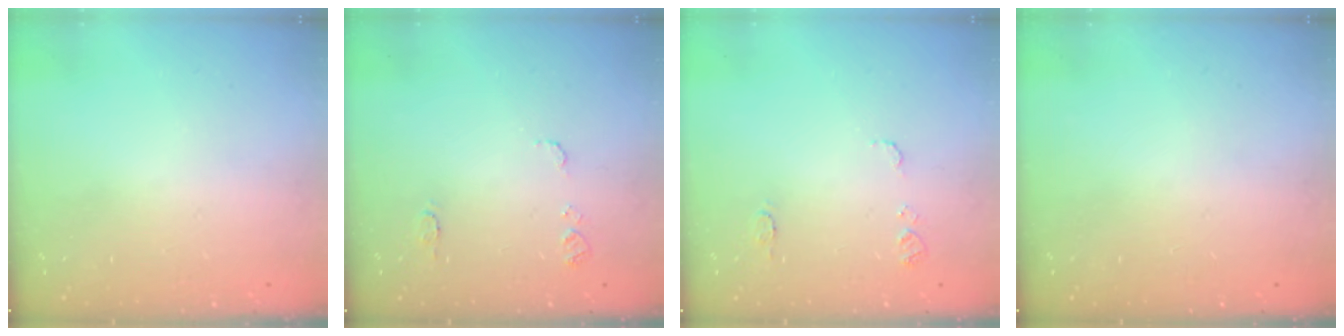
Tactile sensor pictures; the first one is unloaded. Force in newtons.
{"total": 7.1, "press": 7.0, "slide": 0.7}
{"total": 7.1, "press": 7.0, "slide": 0.7}
{"total": 0.0}